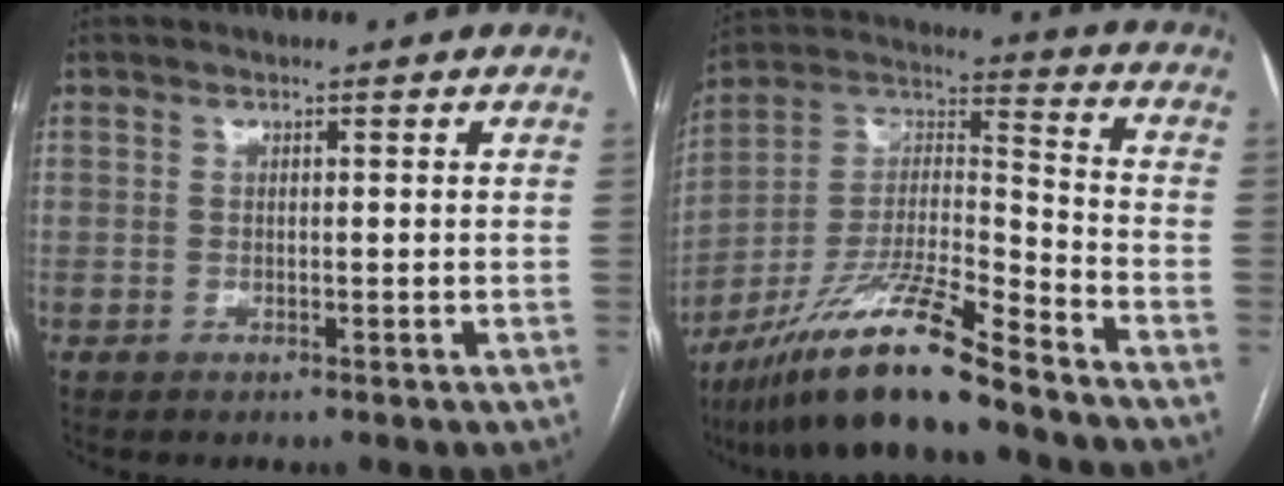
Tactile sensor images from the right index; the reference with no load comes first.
{"total": 17.0, "force": [-13.0, 0.8, 10.9], "torque": [-0.209, -0.005, -0.233]}